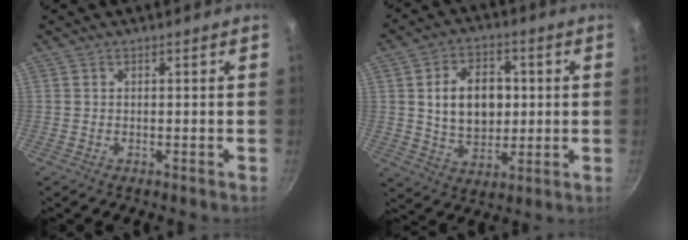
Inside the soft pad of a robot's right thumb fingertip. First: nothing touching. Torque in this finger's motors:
{"motor_torque": [-0.40, 0.86, 0.49, 0.19, 0.23]}